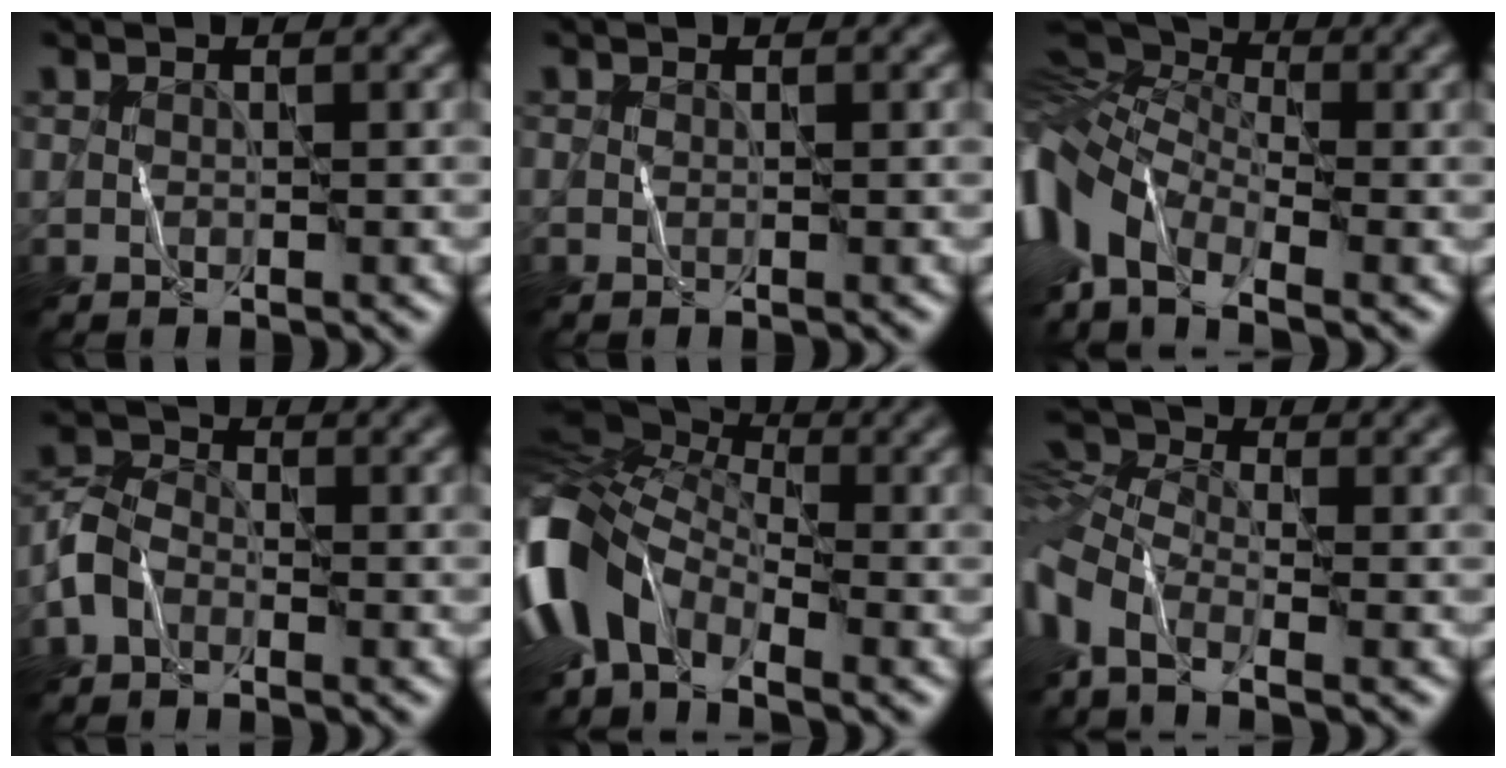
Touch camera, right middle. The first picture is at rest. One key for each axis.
{"total": 0.0}
{"total": 8.8, "fx": -2.3, "fy": 4.5, "fz": 7.2, "tx": -0.165, "ty": 0.005, "tz": -0.066}
{"total": 2.7, "fx": -1.5, "fy": 1.8, "fz": 1.2, "tx": -0.028, "ty": 0.006, "tz": -0.046}
{"total": 9.8, "fx": -3.4, "fy": 5.7, "fz": 7.2, "tx": -0.166, "ty": -0.007, "tz": -0.084}
{"total": 5.8, "fx": -2.9, "fy": 2.7, "fz": 4.2, "tx": -0.093, "ty": -0.005, "tz": -0.082}